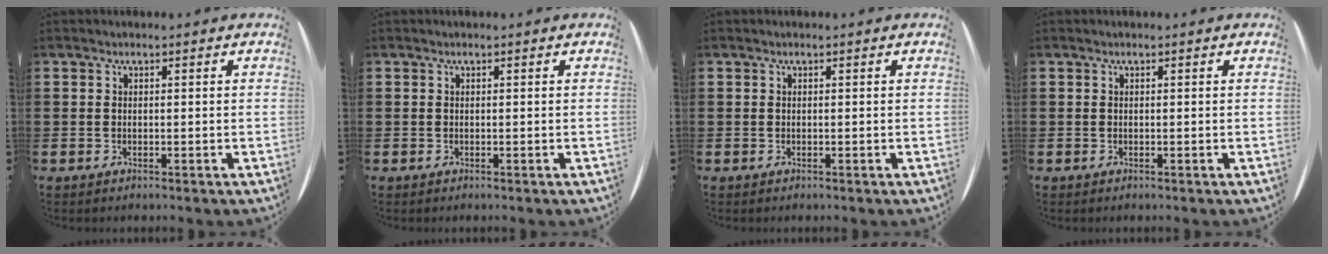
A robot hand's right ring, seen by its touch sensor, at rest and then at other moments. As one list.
[{"total": 0.0}, {"total": 0.0}, {"total": 0.0}]